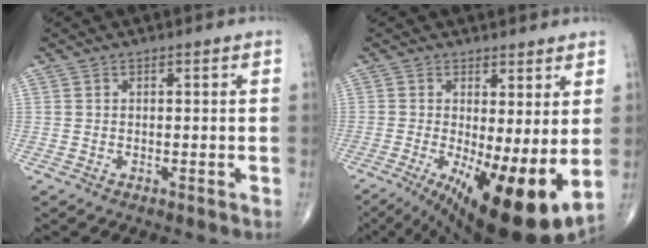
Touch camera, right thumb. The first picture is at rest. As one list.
[{"total": 15.3, "force": [-1.9, 4.6, 14.5], "torque": [-0.219, -0.026, -0.012]}]